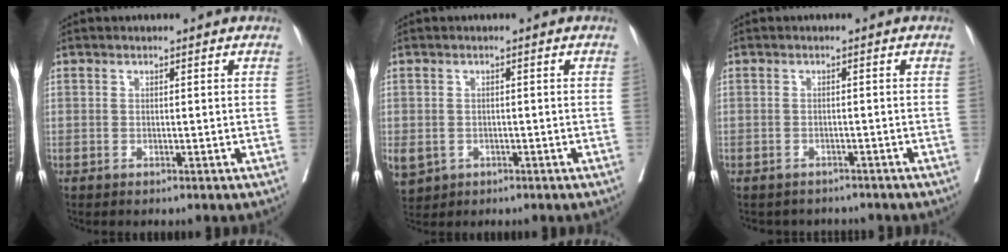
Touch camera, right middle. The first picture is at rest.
{"total": 8.8, "force": [-3.5, 7.2, 3.6], "torque": [-0.115, -0.004, -0.045]}
{"total": 6.1, "force": [-5.6, 2.2, 1.0], "torque": [-0.017, -0.001, -0.068]}